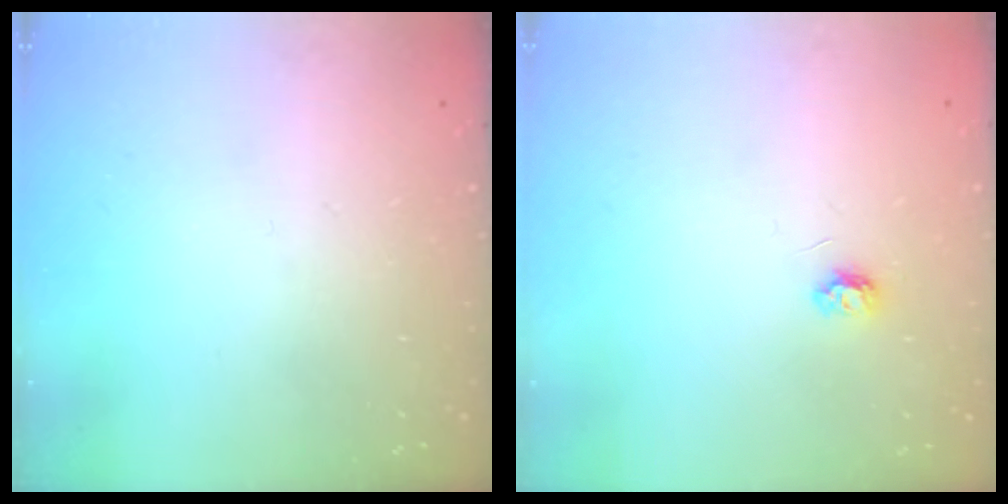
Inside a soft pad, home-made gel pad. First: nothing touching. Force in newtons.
{"total": 3.5, "press": 3.5, "slide": 0.5}